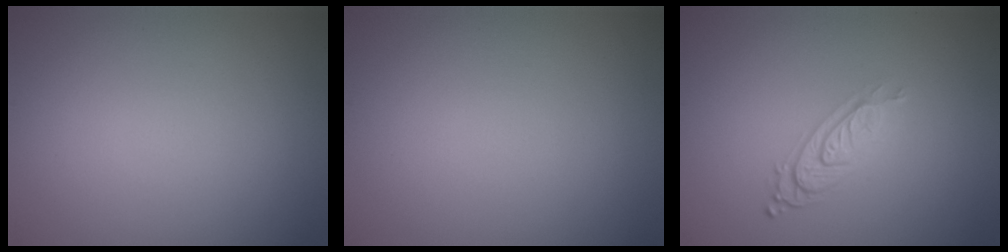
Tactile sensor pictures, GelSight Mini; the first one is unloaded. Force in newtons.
{"total": 0.0}
{"total": 3.1, "press": 2.1, "slide": 2.3}